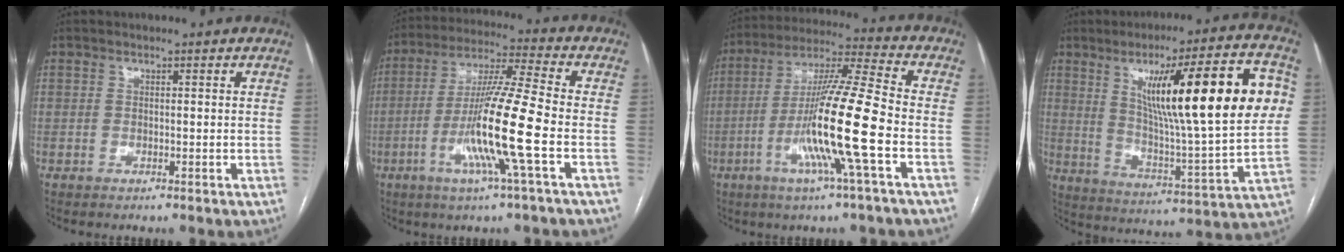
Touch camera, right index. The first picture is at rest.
{"total": 13.8, "force": [-4.1, -1.4, 13.1], "torque": [-0.251, -0.011, -0.085]}
{"total": 15.6, "force": [-4.6, -1.3, 14.9], "torque": [-0.282, -0.008, -0.094]}
{"total": 23.6, "force": [6.3, 2.0, 22.7], "torque": [-0.336, 0.008, 0.089]}